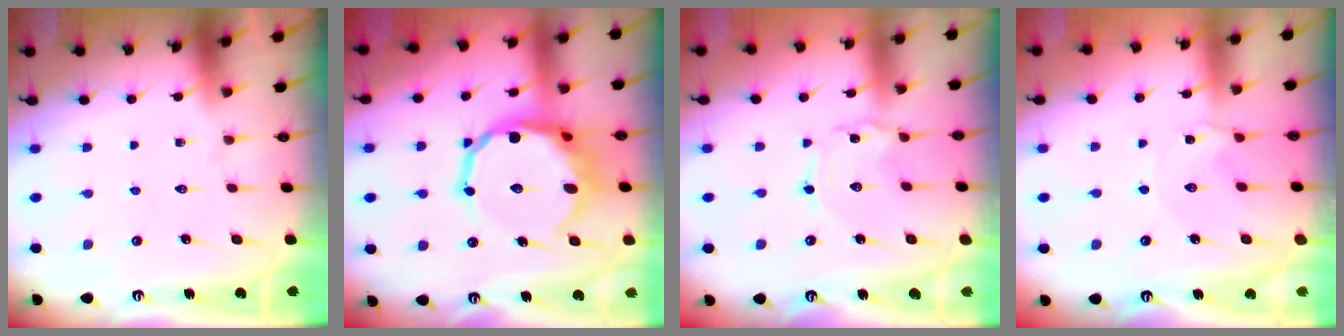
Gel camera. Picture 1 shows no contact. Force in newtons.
{"total": 14.2, "press": 13.4, "slide": 4.6}
{"total": 1.3, "press": 1.3, "slide": 0.1}
{"total": 1.2, "press": 1.1, "slide": 0.3}